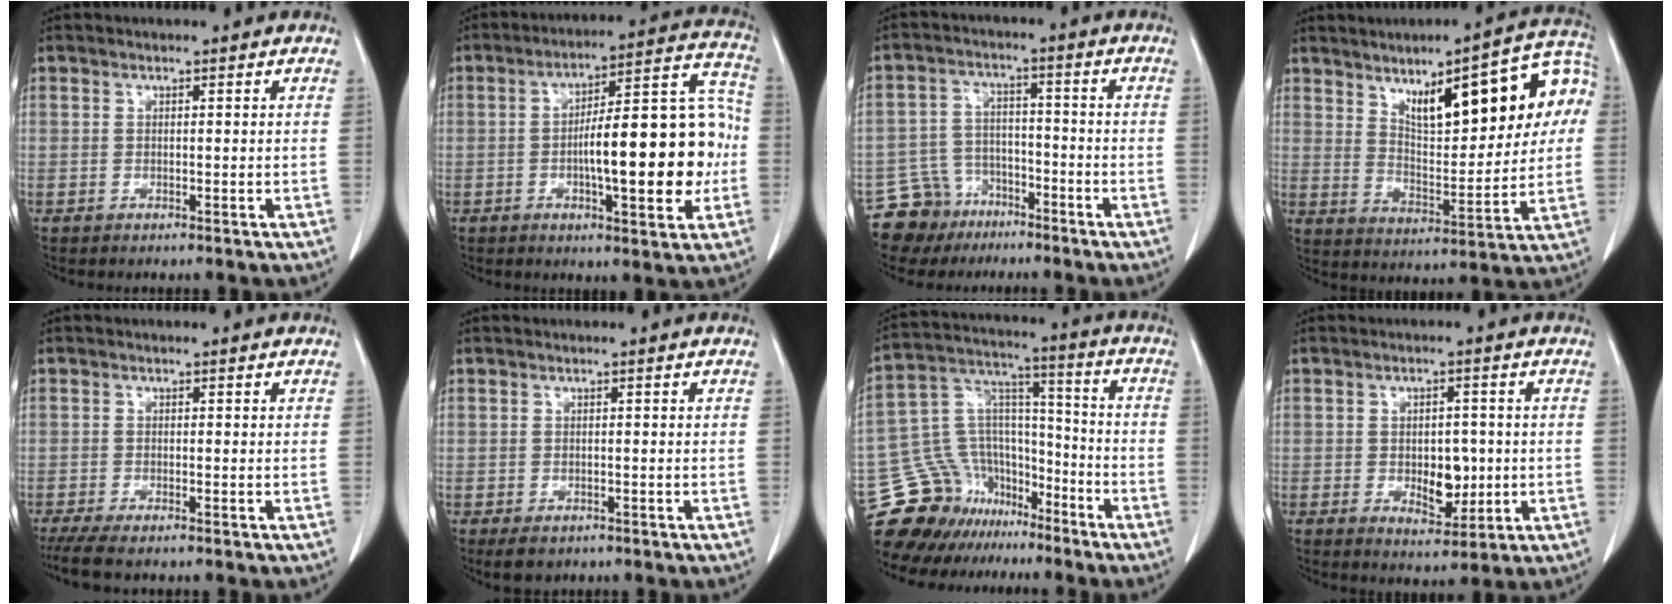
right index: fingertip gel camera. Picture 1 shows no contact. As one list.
[{"total": 18.2, "force": [-2.1, 4.4, 17.5], "torque": [-0.247, 0.034, -0.031]}, {"total": 7.8, "force": [-5.4, 5.7, -0.1], "torque": [0.000, 0.025, -0.090]}, {"total": 18.4, "force": [6.2, 5.3, 16.5], "torque": [-0.237, 0.030, 0.095]}, {"total": 4.7, "force": [-3.7, 0.6, 2.8], "torque": [-0.047, -0.012, -0.062]}, {"total": 3.0, "force": [-2.0, 2.0, 1.2], "torque": [-0.017, -0.002, -0.023]}, {"total": 16.4, "force": [-12.6, 10.0, 3.4], "torque": [-0.069, 0.092, -0.212]}, {"total": 6.1, "force": [-0.6, 3.4, 5.0], "torque": [-0.069, -0.002, 0.001]}]